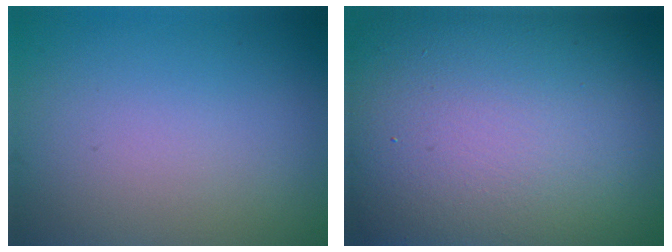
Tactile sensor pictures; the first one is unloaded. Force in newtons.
{"total": 21.4, "press": 21.4, "slide": 0.7}